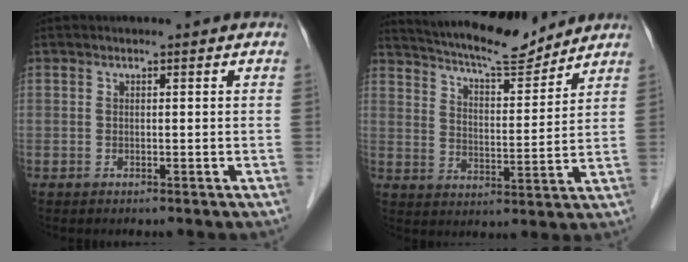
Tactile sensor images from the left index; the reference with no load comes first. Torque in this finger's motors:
{"motor_torque": [0.84, -0.81, 0.28, 0.06]}